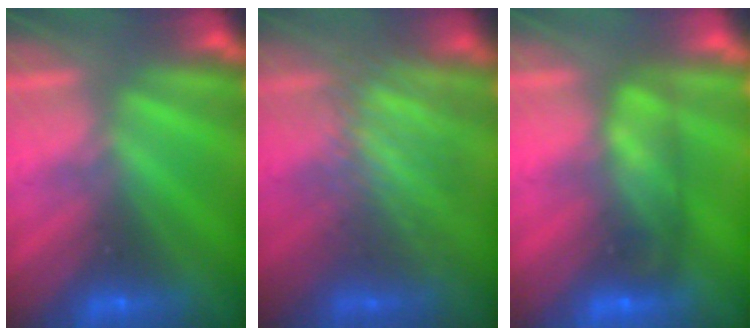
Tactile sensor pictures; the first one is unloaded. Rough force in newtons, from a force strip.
{"total": 3.0}
{"total": 6.9}